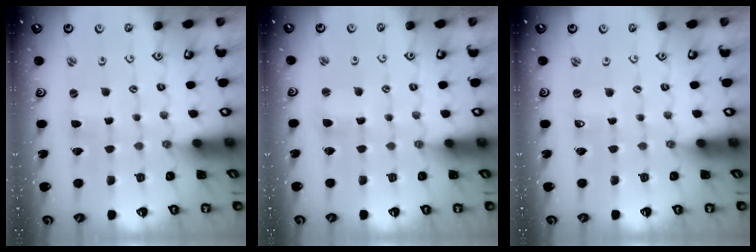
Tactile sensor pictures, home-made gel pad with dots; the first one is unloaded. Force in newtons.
{"total": 2.7, "press": 2.7, "slide": 0.3}
{"total": 0.6, "press": 0.6, "slide": 0.0}